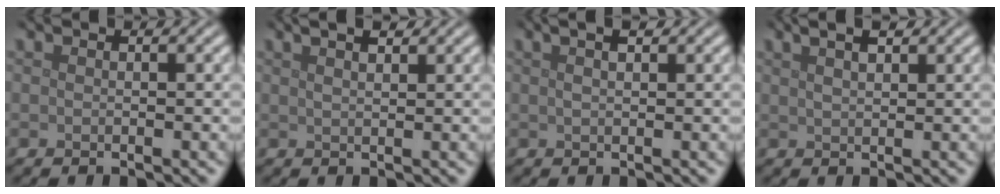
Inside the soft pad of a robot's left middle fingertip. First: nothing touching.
{"total": 3.8, "force": [2.5, 1.5, 2.4], "torque": [-0.022, 0.022, 0.013]}
{"total": 3.1, "force": [1.8, 1.2, 2.3], "torque": [-0.021, 0.011, 0.006]}
{"total": 3.8, "force": [2.5, 1.5, 2.5], "torque": [-0.029, 0.020, 0.020]}